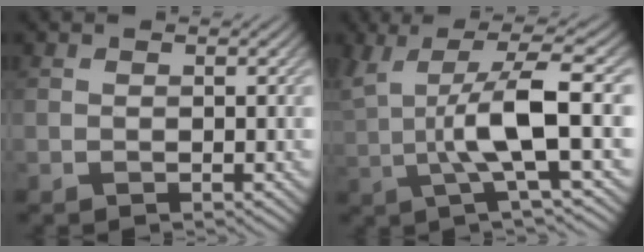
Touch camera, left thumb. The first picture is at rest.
{"total": 8.3, "force": [1.3, 1.6, 8.1], "torque": [-0.147, 0.016, 0.022]}